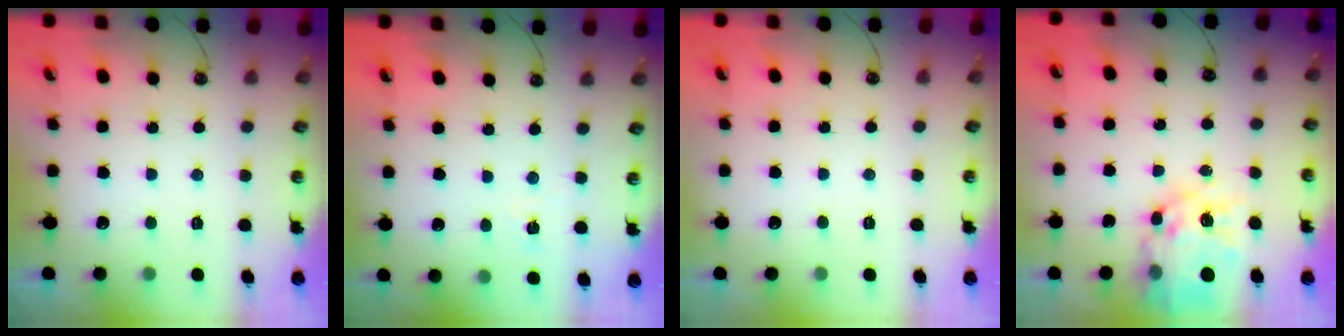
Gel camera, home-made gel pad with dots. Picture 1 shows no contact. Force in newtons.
{"total": 2.6, "press": 2.6, "slide": 0.2}
{"total": 0.0}
{"total": 15.0, "press": 14.9, "slide": 1.5}